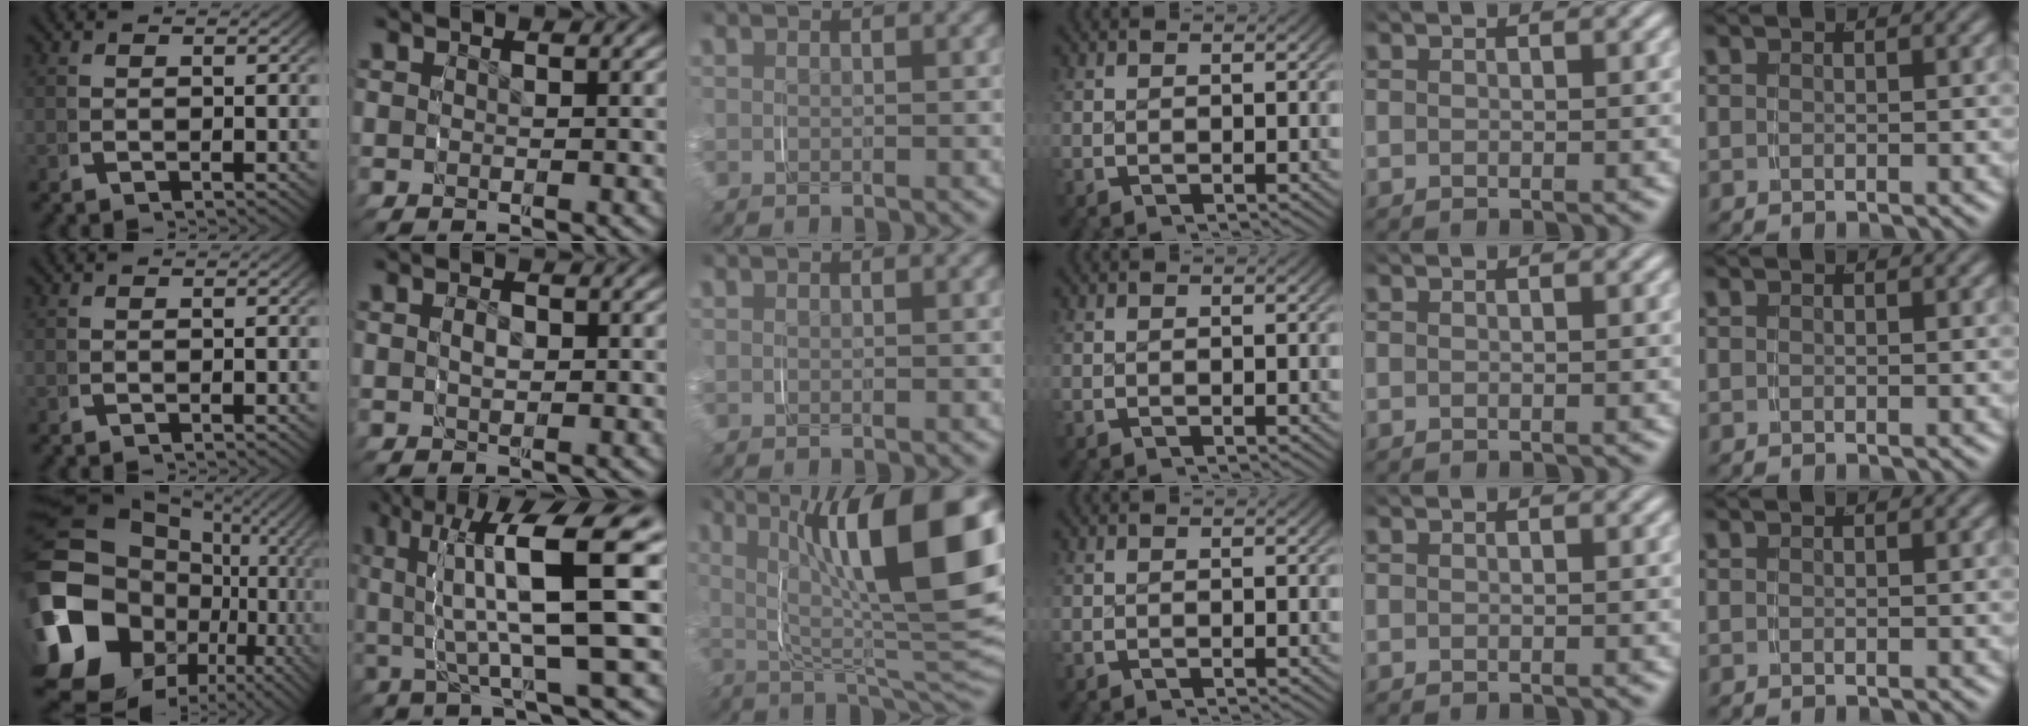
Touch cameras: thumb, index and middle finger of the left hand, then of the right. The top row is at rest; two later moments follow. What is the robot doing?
{"motion": "grasp_and_lifting", "object": "map"}